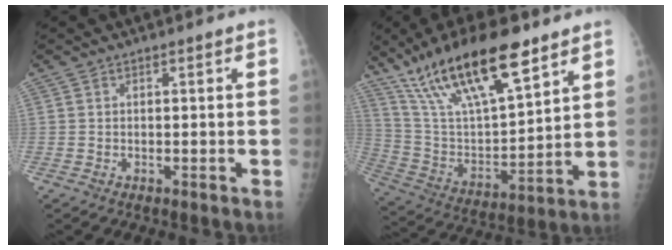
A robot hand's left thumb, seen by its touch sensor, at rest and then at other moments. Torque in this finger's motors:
{"motor_torque": [1.11, 1.12, 1.42, -1.35, 0.43]}